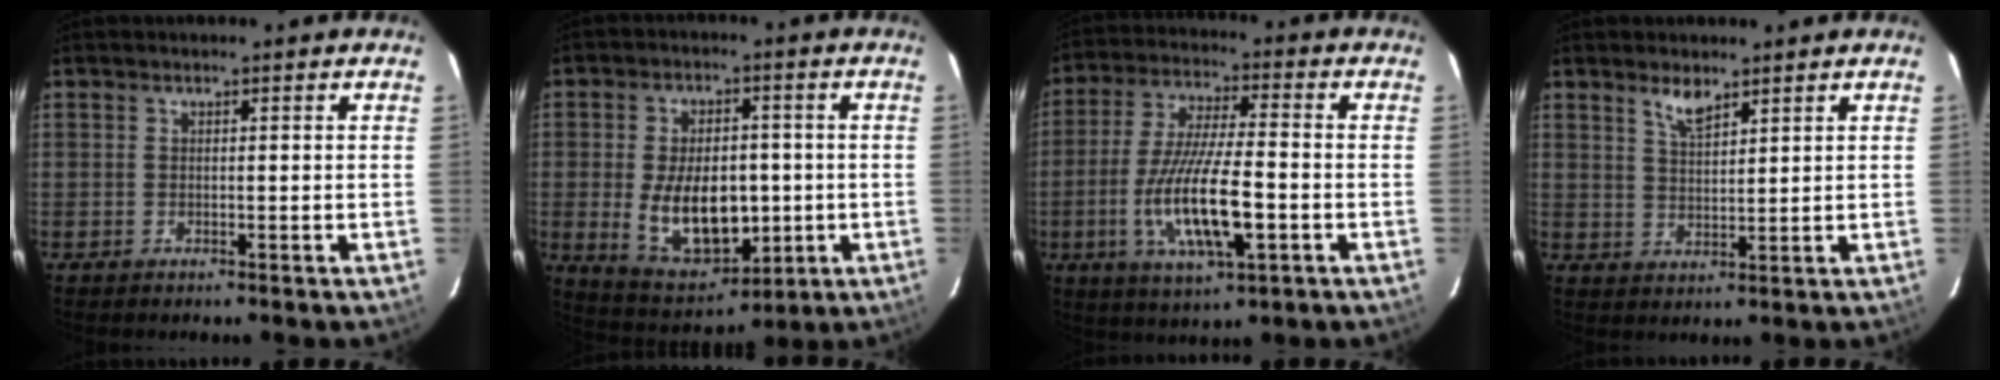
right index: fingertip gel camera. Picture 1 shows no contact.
{"total": 14.4, "force": [-1.8, 8.6, 11.5], "torque": [-0.223, -0.012, -0.008]}
{"total": 15.0, "force": [-4.3, 3.5, 14.0], "torque": [-0.281, -0.018, -0.075]}
{"total": 4.0, "force": [3.0, 1.2, 2.3], "torque": [-0.043, -0.001, 0.056]}